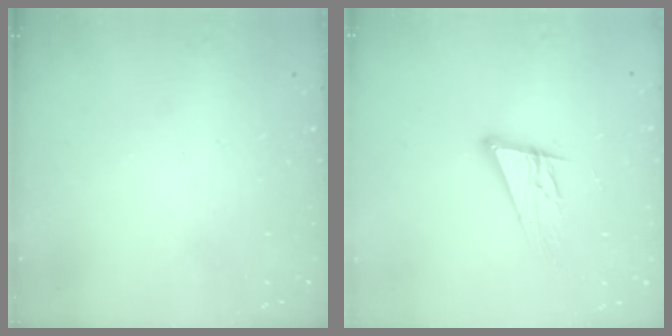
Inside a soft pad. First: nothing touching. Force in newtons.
{"total": 13.6, "press": 13.1, "slide": 3.6}